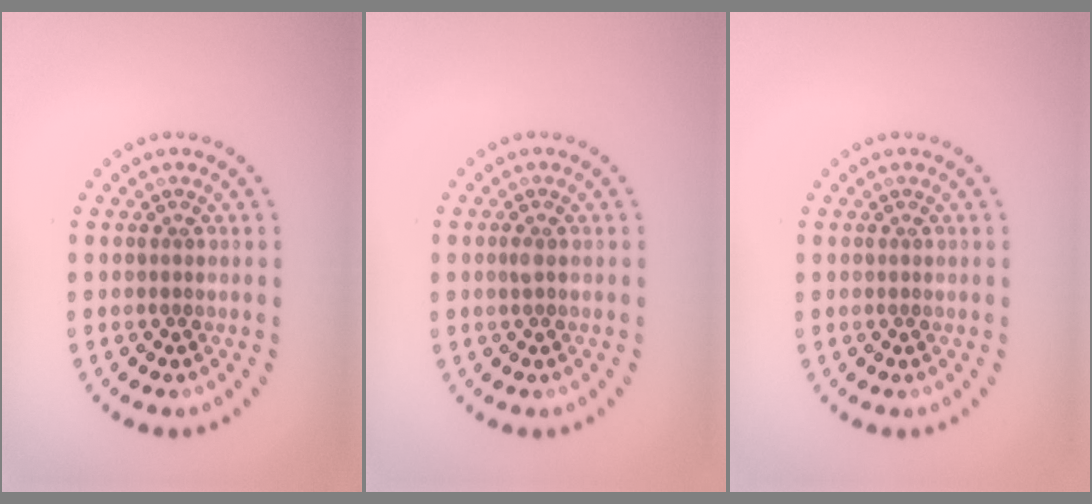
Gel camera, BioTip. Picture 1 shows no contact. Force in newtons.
{"total": 0.6, "press": 0.5, "slide": 0.3}
{"total": 0.0}